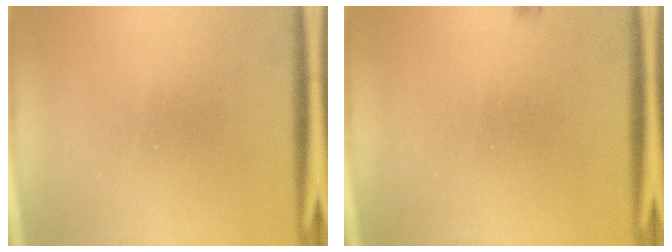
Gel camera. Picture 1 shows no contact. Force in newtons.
{"total": 0.6}